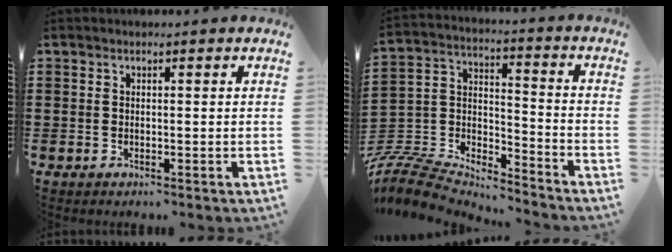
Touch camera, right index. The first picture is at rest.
{"total": 8.4, "force": [-7.9, 2.2, 2.0], "torque": [-0.065, 0.000, -0.164]}